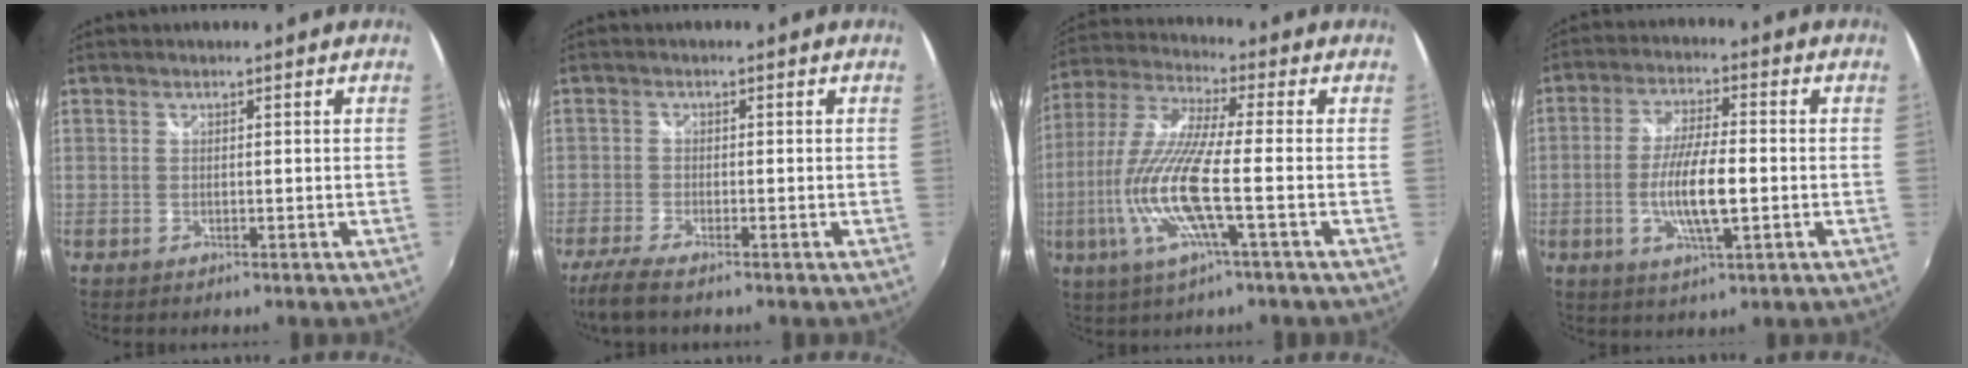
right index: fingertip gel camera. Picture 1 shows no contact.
{"total": 4.8, "force": [-3.8, 0.8, 2.8], "torque": [-0.080, -0.017, -0.077]}
{"total": 14.8, "force": [-4.2, 1.2, 14.2], "torque": [-0.293, -0.015, -0.083]}
{"total": 9.6, "force": [-2.1, 2.0, 9.2], "torque": [-0.178, -0.006, -0.039]}